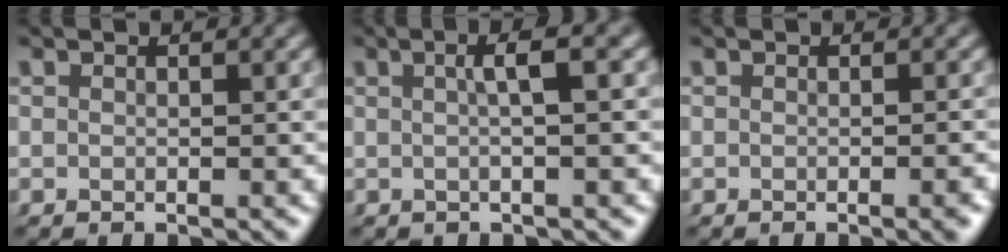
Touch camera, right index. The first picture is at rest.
{"total": 2.8, "force": [0.3, -0.2, 2.8], "torque": [-0.039, 0.013, 0.002]}
{"total": 1.2, "force": [-0.4, 0.0, 1.1], "torque": [-0.011, 0.010, -0.012]}